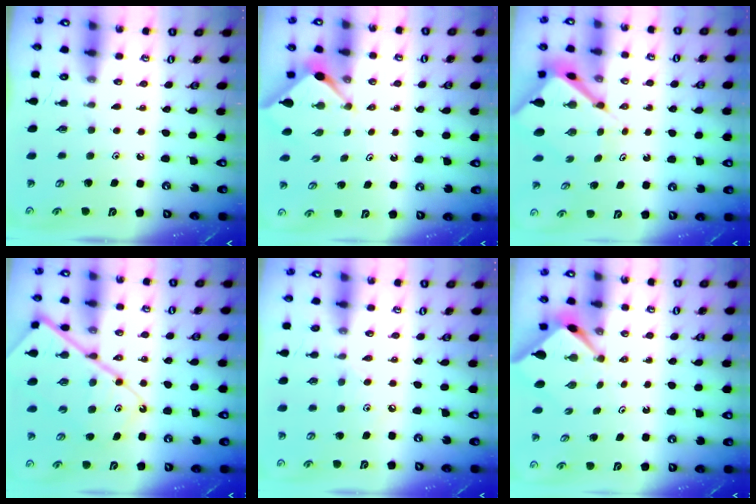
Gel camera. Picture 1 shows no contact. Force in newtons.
{"total": 2.9, "press": 2.9, "slide": 0.3}
{"total": 5.8, "press": 5.8, "slide": 0.3}
{"total": 14.7, "press": 14.6, "slide": 1.7}
{"total": 6.7, "press": 6.7, "slide": 1.0}
{"total": 2.4, "press": 2.4, "slide": 0.3}